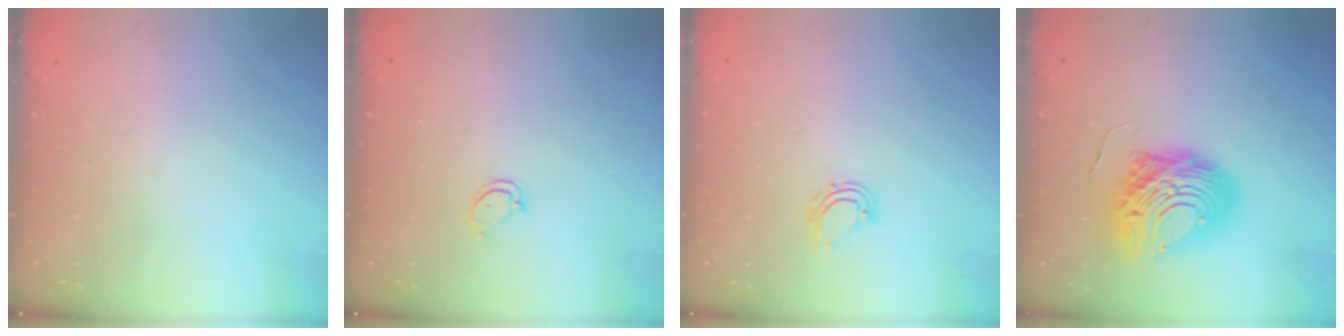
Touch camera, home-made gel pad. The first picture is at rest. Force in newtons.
{"total": 3.6, "press": 3.6, "slide": 0.2}
{"total": 6.0, "press": 5.9, "slide": 1.0}
{"total": 14.1, "press": 14.0, "slide": 1.3}